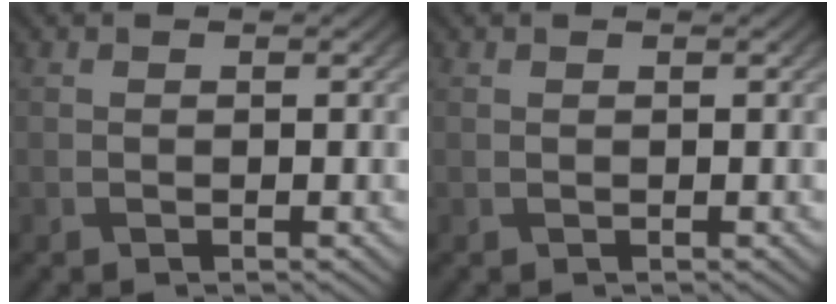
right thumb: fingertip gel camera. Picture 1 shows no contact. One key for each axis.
{"total": 0.0}